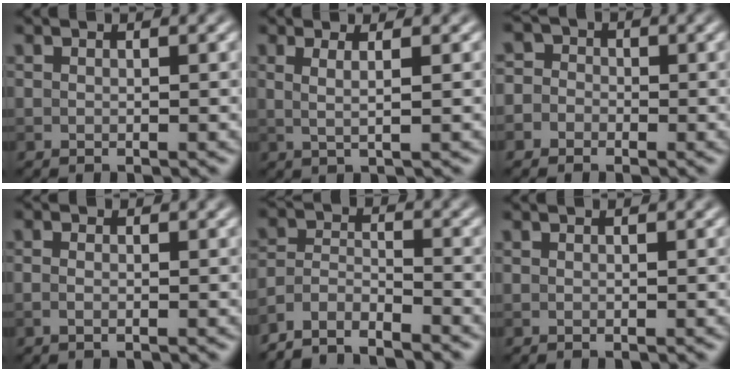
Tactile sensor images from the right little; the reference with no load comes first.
{"total": 2.1, "force": [0.6, 0.7, 1.9], "torque": [-0.031, 0.000, -0.002]}
{"total": 3.8, "force": [-1.1, 3.6, 0.8], "torque": [0.019, 0.021, -0.057]}
{"total": 1.0, "force": [-0.3, 0.5, 0.9], "torque": [-0.015, -0.005, -0.007]}
{"total": 4.6, "force": [-4.3, 0.9, 1.2], "torque": [-0.023, -0.004, -0.090]}
{"total": 0.0}